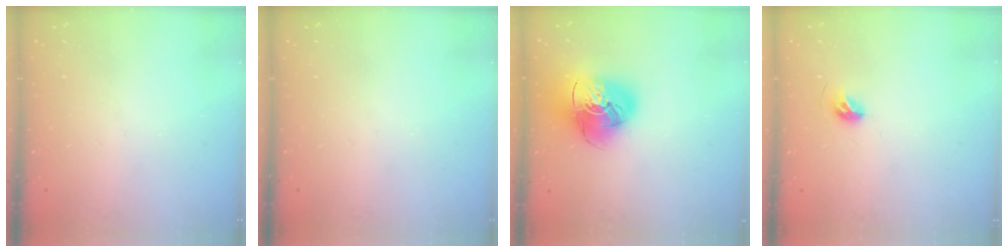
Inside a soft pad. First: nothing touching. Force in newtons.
{"total": 0.0}
{"total": 17.3, "press": 17.2, "slide": 2.0}
{"total": 5.4, "press": 5.2, "slide": 1.2}